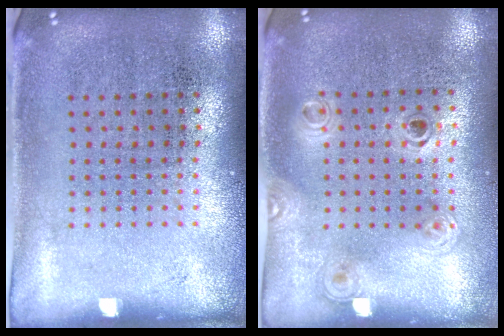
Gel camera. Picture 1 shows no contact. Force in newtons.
{"total": 1.2, "press": 1.0, "slide": 0.7}